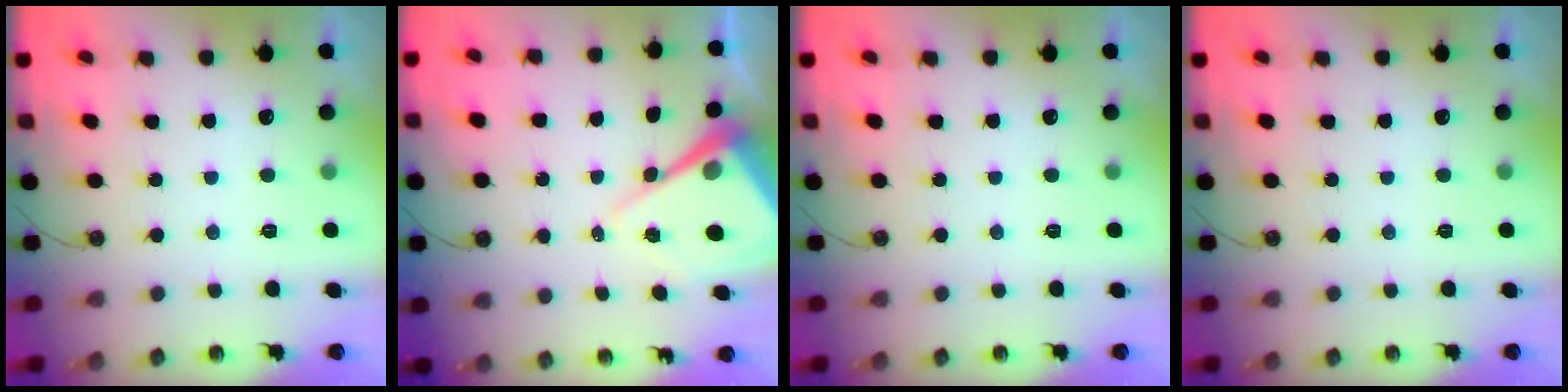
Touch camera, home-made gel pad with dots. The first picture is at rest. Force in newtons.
{"total": 12.1, "press": 12.0, "slide": 1.0}
{"total": 0.0}
{"total": 0.0}